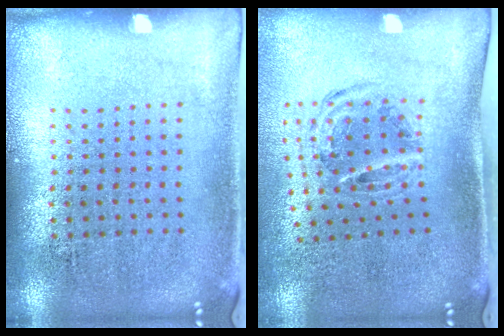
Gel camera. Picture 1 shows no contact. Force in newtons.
{"total": 1.1, "press": 1.0, "slide": 0.5}